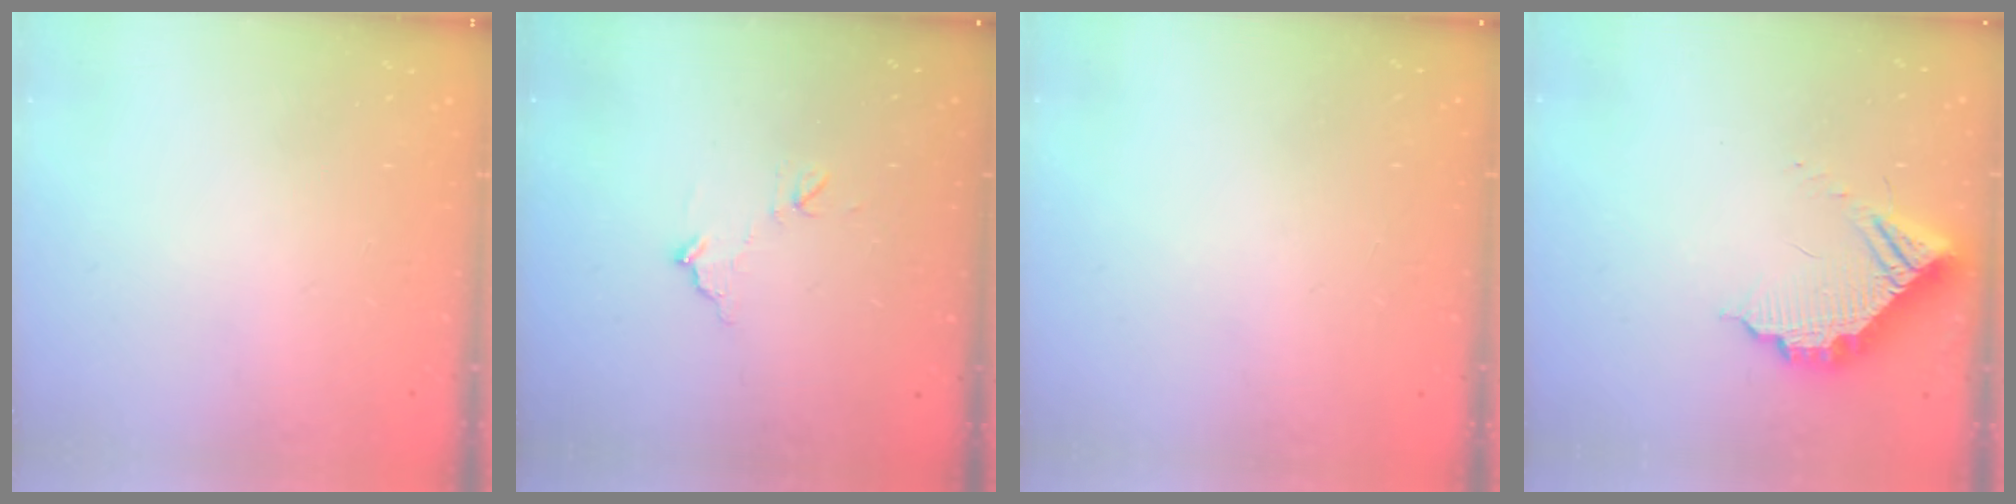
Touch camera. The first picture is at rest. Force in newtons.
{"total": 7.9, "press": 7.9, "slide": 0.3}
{"total": 3.8, "press": 3.8, "slide": 0.2}
{"total": 11.3, "press": 11.2, "slide": 1.3}